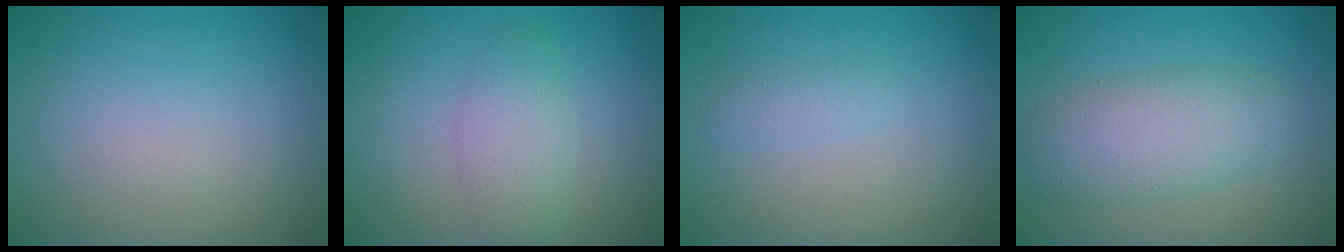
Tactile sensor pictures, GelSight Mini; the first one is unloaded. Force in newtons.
{"total": 2.8, "press": 2.8, "slide": 0.1}
{"total": 1.0, "press": 1.0, "slide": 0.1}
{"total": 4.9, "press": 4.9, "slide": 0.4}